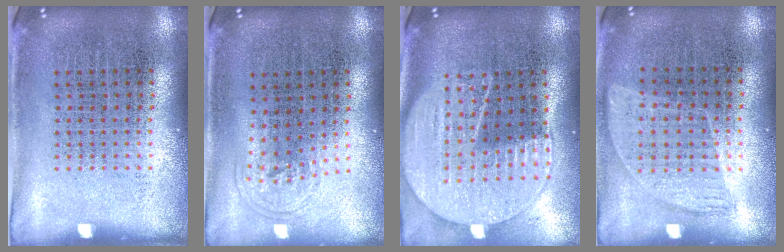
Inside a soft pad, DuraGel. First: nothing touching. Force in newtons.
{"total": 0.8, "press": 0.6, "slide": 0.6}
{"total": 2.0, "press": 1.9, "slide": 0.8}
{"total": 1.0, "press": 0.8, "slide": 0.5}